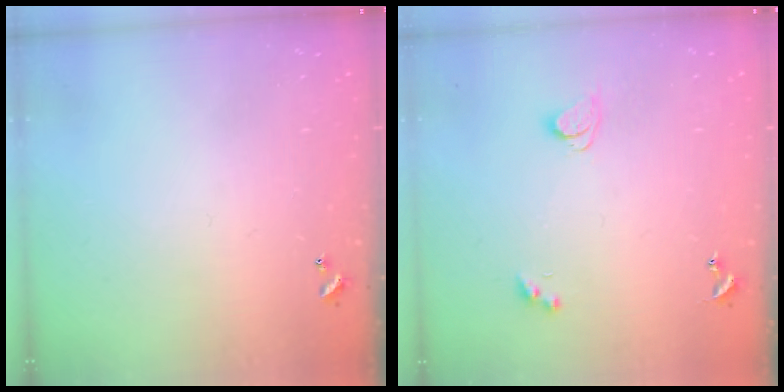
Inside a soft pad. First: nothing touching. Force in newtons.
{"total": 2.4, "press": 2.3, "slide": 0.6}